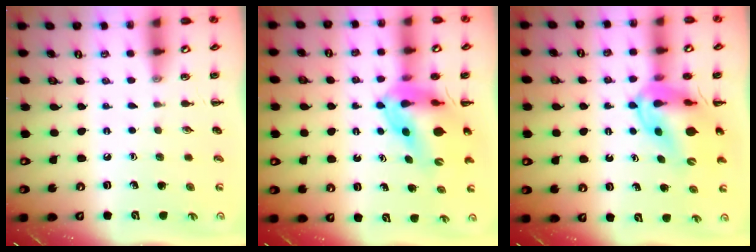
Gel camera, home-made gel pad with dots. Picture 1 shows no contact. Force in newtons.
{"total": 11.5, "press": 11.0, "slide": 3.5}
{"total": 13.4, "press": 12.7, "slide": 4.3}